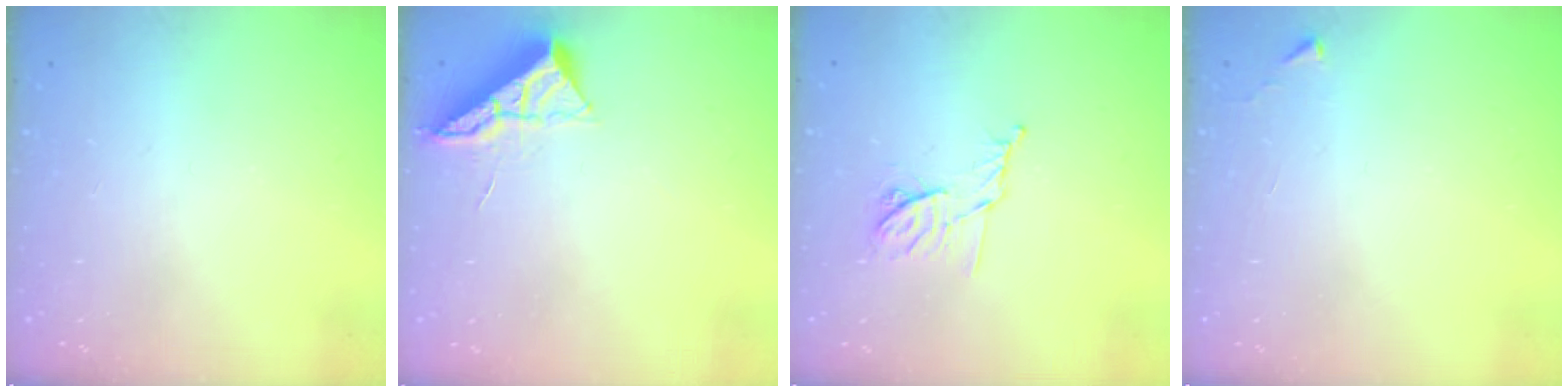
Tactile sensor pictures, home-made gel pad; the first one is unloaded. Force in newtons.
{"total": 6.0, "press": 5.9, "slide": 0.6}
{"total": 9.4, "press": 9.4, "slide": 0.7}
{"total": 2.7, "press": 2.6, "slide": 0.4}